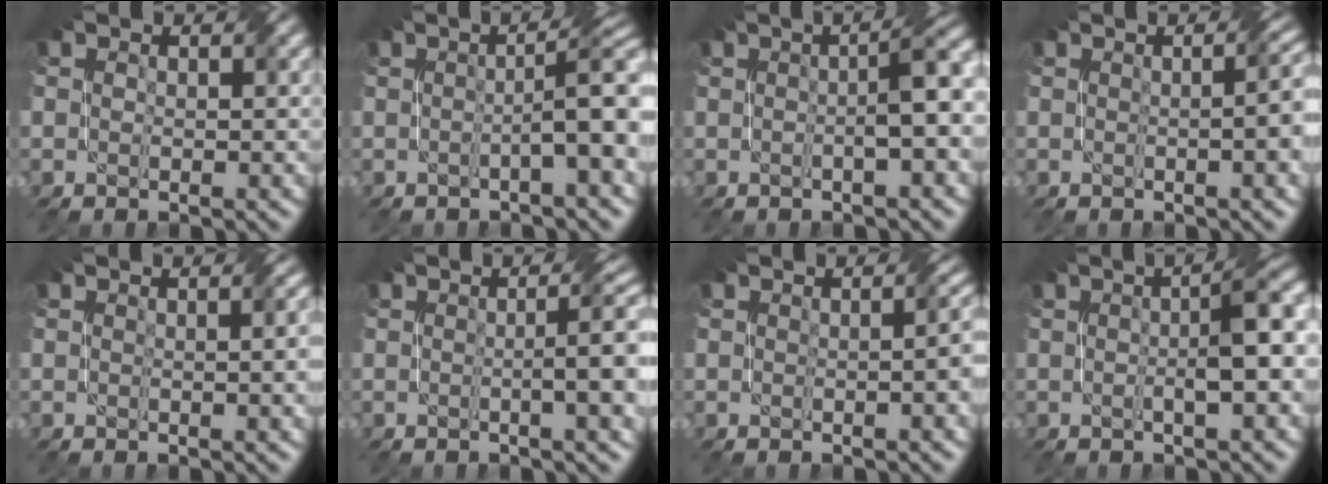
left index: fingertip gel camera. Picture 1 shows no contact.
{"total": 5.8, "force": [-0.1, 1.0, 5.7], "torque": [-0.074, 0.013, -0.006]}
{"total": 4.4, "force": [0.2, 0.7, 4.4], "torque": [-0.060, 0.017, -0.001]}
{"total": 5.8, "force": [0.2, 2.2, 5.3], "torque": [-0.029, 0.016, 0.004]}
{"total": 3.3, "force": [0.4, 1.2, 3.0], "torque": [-0.023, 0.008, 0.008]}
{"total": 6.4, "force": [0.3, 1.5, 6.2], "torque": [-0.069, 0.012, 0.003]}
{"total": 4.2, "force": [0.2, 1.7, 3.8], "torque": [-0.018, 0.014, 0.003]}
{"total": 5.2, "force": [0.3, 0.8, 5.2], "torque": [-0.071, 0.015, 0.000]}